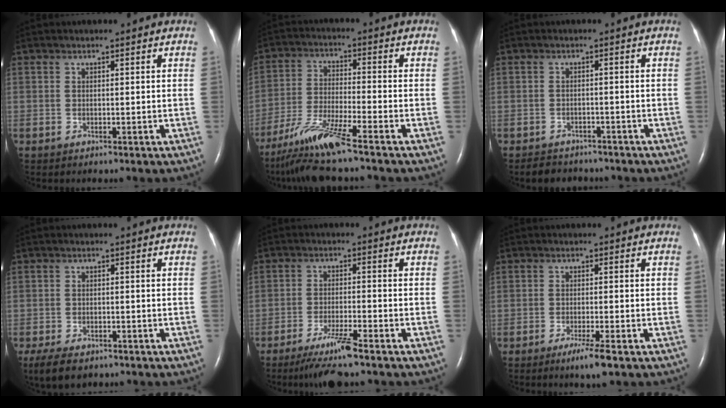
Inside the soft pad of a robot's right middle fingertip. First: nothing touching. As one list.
[{"total": 9.6, "force": [-7.5, -1.1, 5.9], "torque": [-0.121, -0.031, -0.141]}, {"total": 5.0, "force": [-4.5, 2.0, 0.9], "torque": [-0.016, -0.002, -0.059]}, {"total": 5.6, "force": [-4.1, 2.3, 3.2], "torque": [-0.058, -0.013, -0.060]}, {"total": 6.6, "force": [-4.9, -0.5, 4.4], "torque": [-0.087, -0.022, -0.091]}, {"total": 3.8, "force": [-2.3, -0.4, 3.0], "torque": [-0.057, -0.015, -0.040]}]